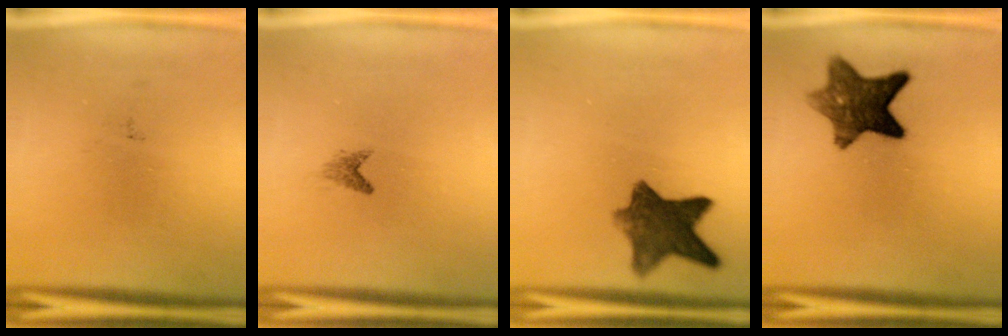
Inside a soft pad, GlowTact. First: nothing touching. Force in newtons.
{"total": 1.0}
{"total": 9.2}
{"total": 9.2}